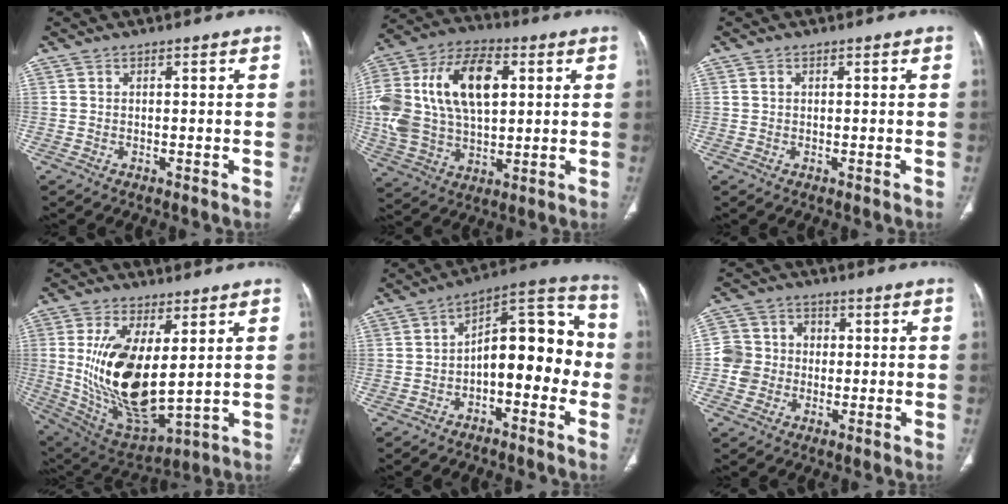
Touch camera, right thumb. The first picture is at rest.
{"total": 24.5, "force": [4.9, 14.7, 19.0], "torque": [-0.394, 0.015, 0.086]}
{"total": 0.5, "force": [0.2, 0.4, 0.3], "torque": [-0.007, 0.002, 0.004]}
{"total": 19.6, "force": [2.4, 9.0, 17.3], "torque": [-0.322, -0.028, 0.067]}
{"total": 14.7, "force": [-2.5, 7.7, 12.3], "torque": [-0.138, 0.062, -0.048]}
{"total": 7.8, "force": [-0.7, 7.4, 2.1], "torque": [-0.012, 0.023, -0.019]}